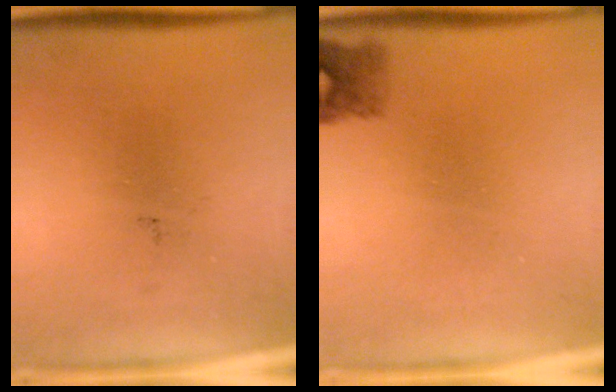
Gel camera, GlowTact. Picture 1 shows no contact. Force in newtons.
{"total": 2.3}